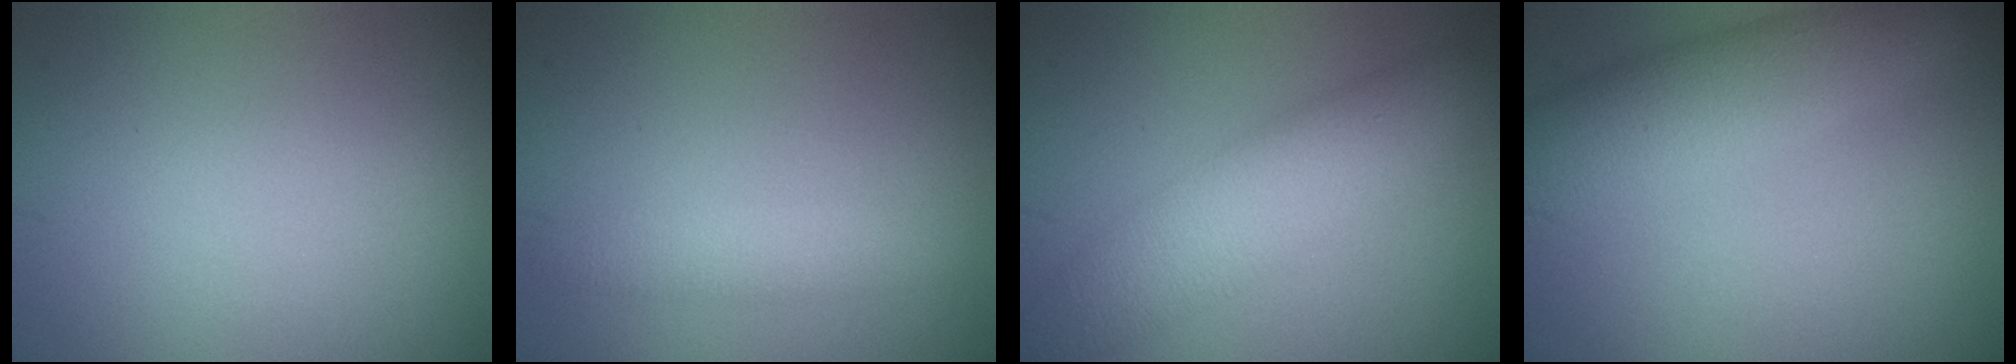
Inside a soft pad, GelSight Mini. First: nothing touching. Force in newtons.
{"total": 2.2, "press": 2.2, "slide": 0.1}
{"total": 5.5, "press": 5.5, "slide": 0.2}
{"total": 5.6, "press": 5.6, "slide": 0.2}